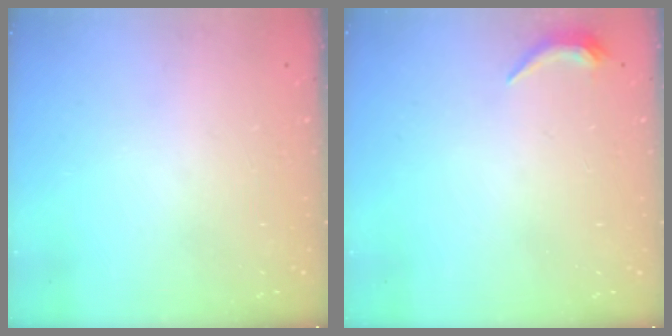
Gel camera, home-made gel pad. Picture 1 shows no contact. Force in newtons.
{"total": 4.6, "press": 4.5, "slide": 0.9}